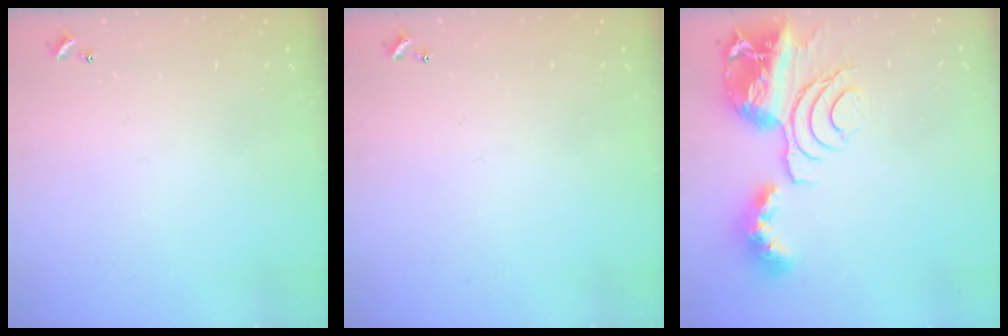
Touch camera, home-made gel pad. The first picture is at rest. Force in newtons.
{"total": 0.0}
{"total": 14.1, "press": 14.0, "slide": 1.6}